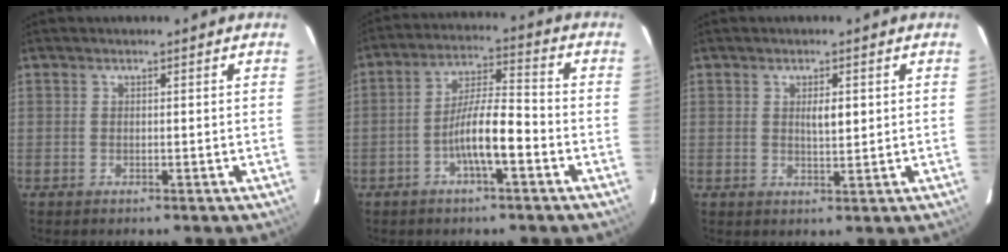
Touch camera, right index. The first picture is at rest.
{"total": 8.6, "force": [-3.2, 1.4, 7.9], "torque": [-0.149, 0.015, -0.058]}
{"total": 2.8, "force": [0.7, 0.8, 2.6], "torque": [-0.045, -0.001, 0.012]}